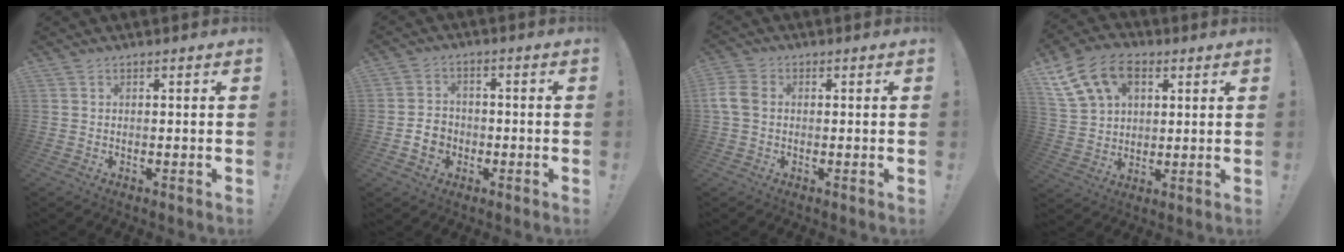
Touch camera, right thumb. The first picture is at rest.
{"total": 6.5, "force": [-2.2, 5.5, 2.6], "torque": [-0.039, 0.012, -0.041]}
{"total": 6.5, "force": [0.1, 4.8, 4.4], "torque": [-0.105, 0.009, 0.004]}
{"total": 15.9, "force": [7.1, 11.0, 8.9], "torque": [-0.155, -0.025, 0.137]}